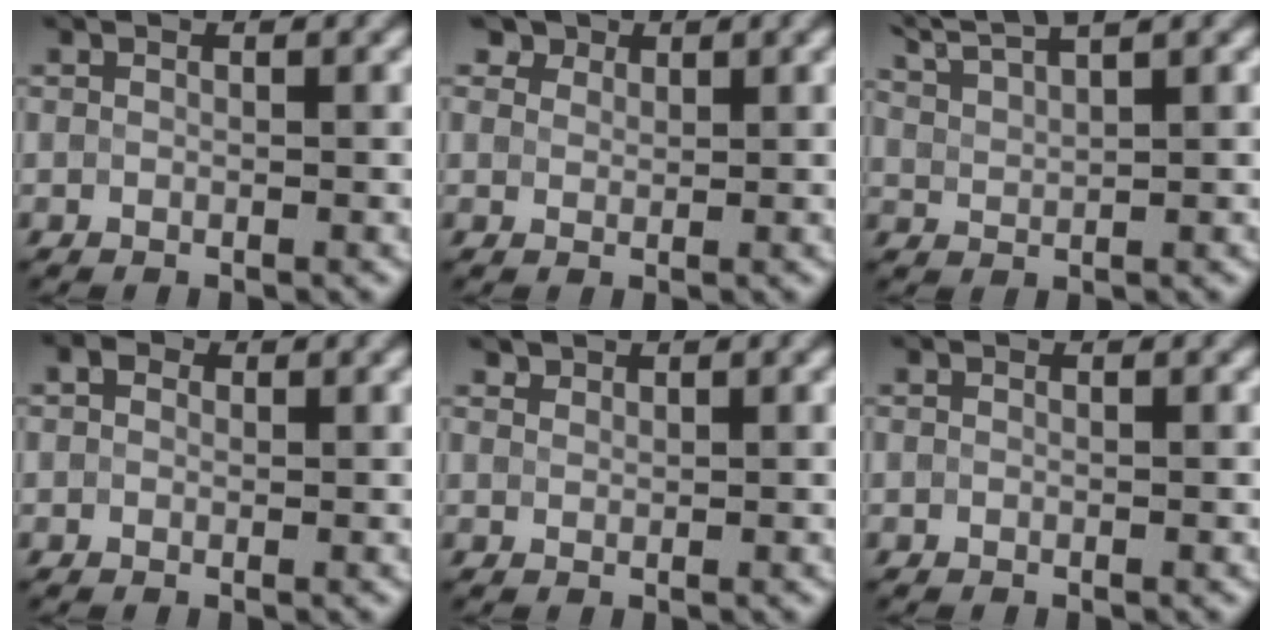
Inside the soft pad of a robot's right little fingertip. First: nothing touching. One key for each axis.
{"total": 3.4, "fx": 2.6, "fy": 2.0, "fz": 1.1, "tx": -0.035, "ty": 0.000, "tz": 0.048}
{"total": 5.4, "fx": 4.5, "fy": 1.1, "fz": 2.7, "tx": -0.050, "ty": 0.025, "tz": 0.060}
{"total": 1.2, "fx": 0.4, "fy": 0.9, "fz": 0.6, "tx": -0.009, "ty": 0.002, "tz": -0.002}
{"total": 1.1, "fx": 1.1, "fy": 0.3, "fz": 0.1, "tx": -0.005, "ty": 0.001, "tz": 0.026}
{"total": 0.0}